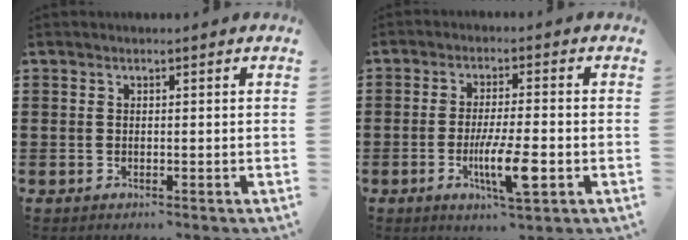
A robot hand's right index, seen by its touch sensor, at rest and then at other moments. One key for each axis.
{"total": 8.0, "fx": -2.6, "fy": 1.5, "fz": 7.4, "tx": -0.138, "ty": -0.011, "tz": -0.045}